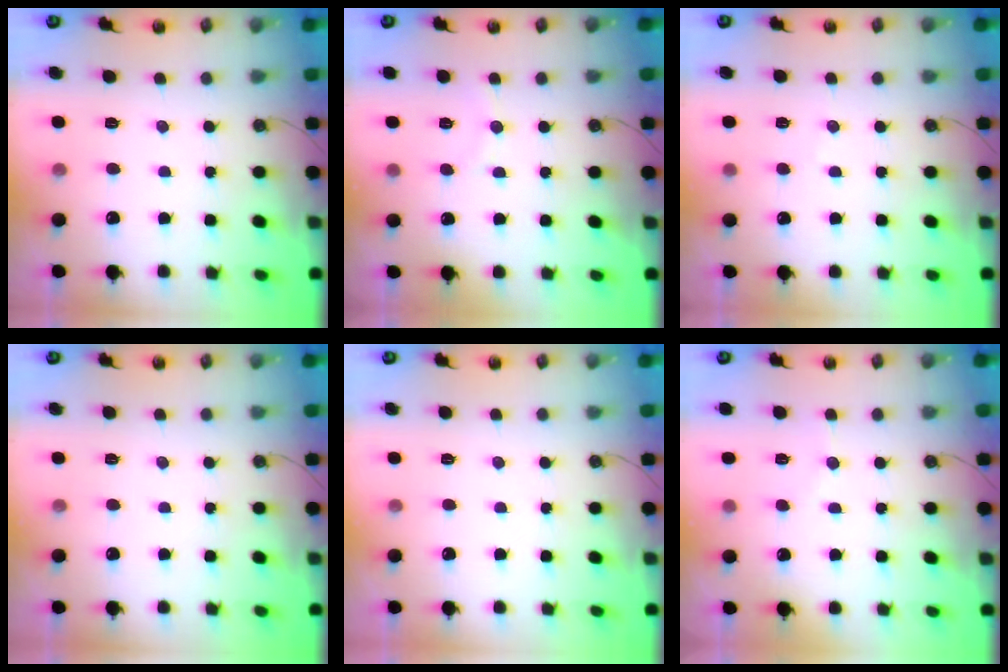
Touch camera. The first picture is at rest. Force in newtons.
{"total": 4.3, "press": 4.2, "slide": 0.6}
{"total": 3.1, "press": 3.1, "slide": 0.3}
{"total": 0.0}
{"total": 0.0}
{"total": 5.5, "press": 5.4, "slide": 1.0}